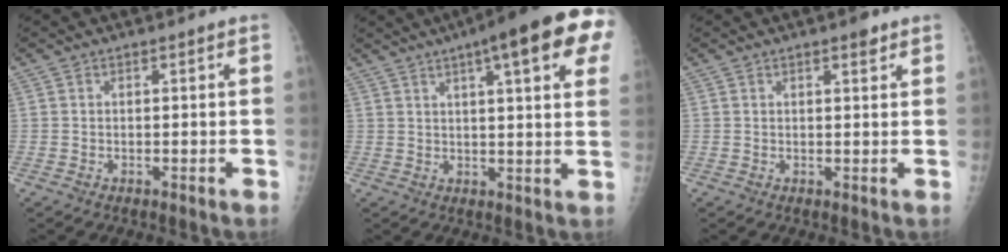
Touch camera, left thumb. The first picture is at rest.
{"total": 18.6, "force": [8.8, 3.9, 16.0], "torque": [-0.208, 0.005, 0.107]}
{"total": 2.0, "force": [1.3, 0.7, 1.4], "torque": [-0.013, -0.005, 0.016]}